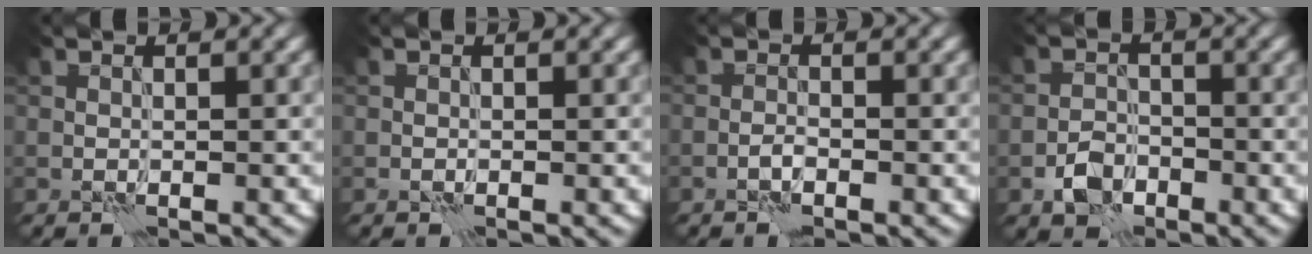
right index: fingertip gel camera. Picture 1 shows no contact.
{"total": 0.0}
{"total": 0.8, "force": [-0.5, 0.1, 0.5], "torque": [-0.012, 0.004, -0.014]}
{"total": 2.8, "force": [-1.6, 1.9, 1.3], "torque": [-0.019, 0.006, -0.034]}